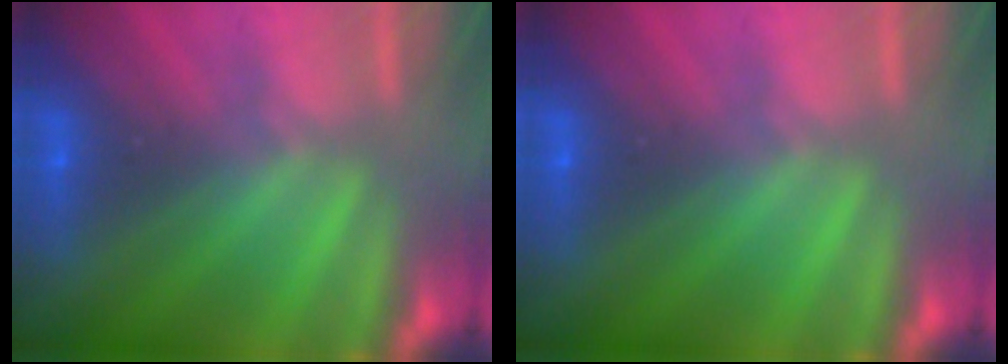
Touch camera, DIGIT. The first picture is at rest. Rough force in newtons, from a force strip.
{"total": 0.0}